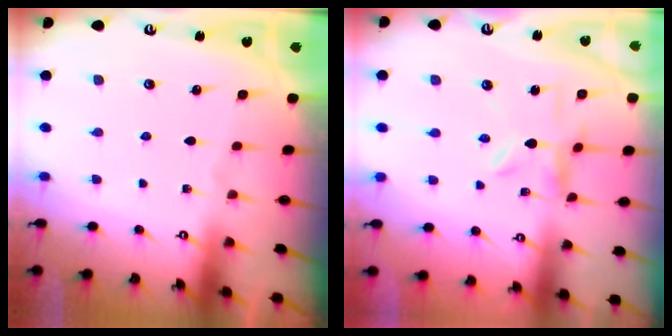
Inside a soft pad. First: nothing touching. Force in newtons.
{"total": 5.6, "press": 5.6, "slide": 0.5}